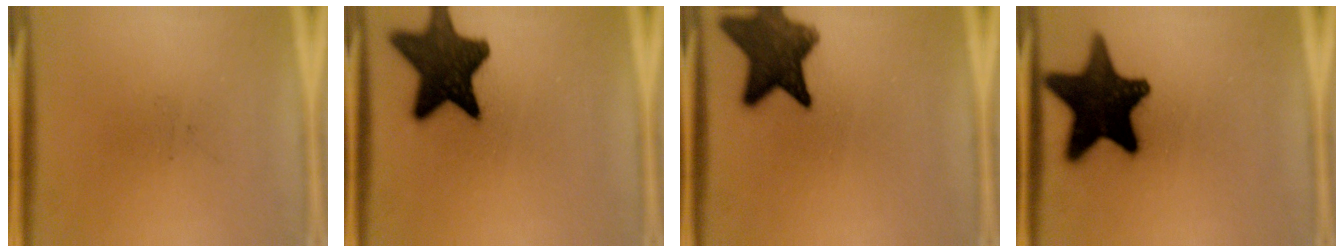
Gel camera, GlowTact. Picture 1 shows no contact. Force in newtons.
{"total": 15.2}
{"total": 11.6}
{"total": 18.1}